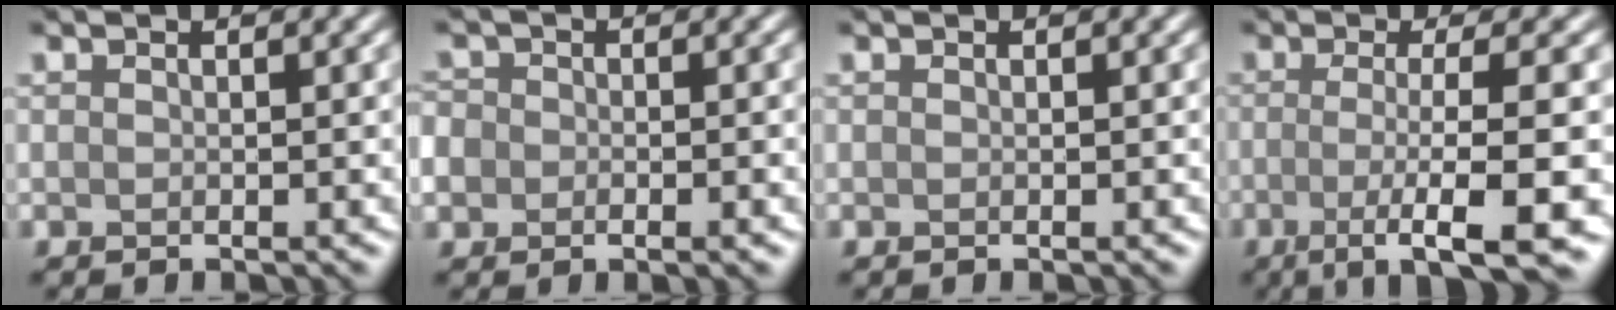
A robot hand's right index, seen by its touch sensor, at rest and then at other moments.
{"total": 4.7, "force": [-1.6, 3.7, 2.6], "torque": [-0.025, 0.008, -0.045]}
{"total": 0.0}
{"total": 8.3, "force": [-3.2, 1.5, 7.5], "torque": [-0.105, -0.006, -0.061]}